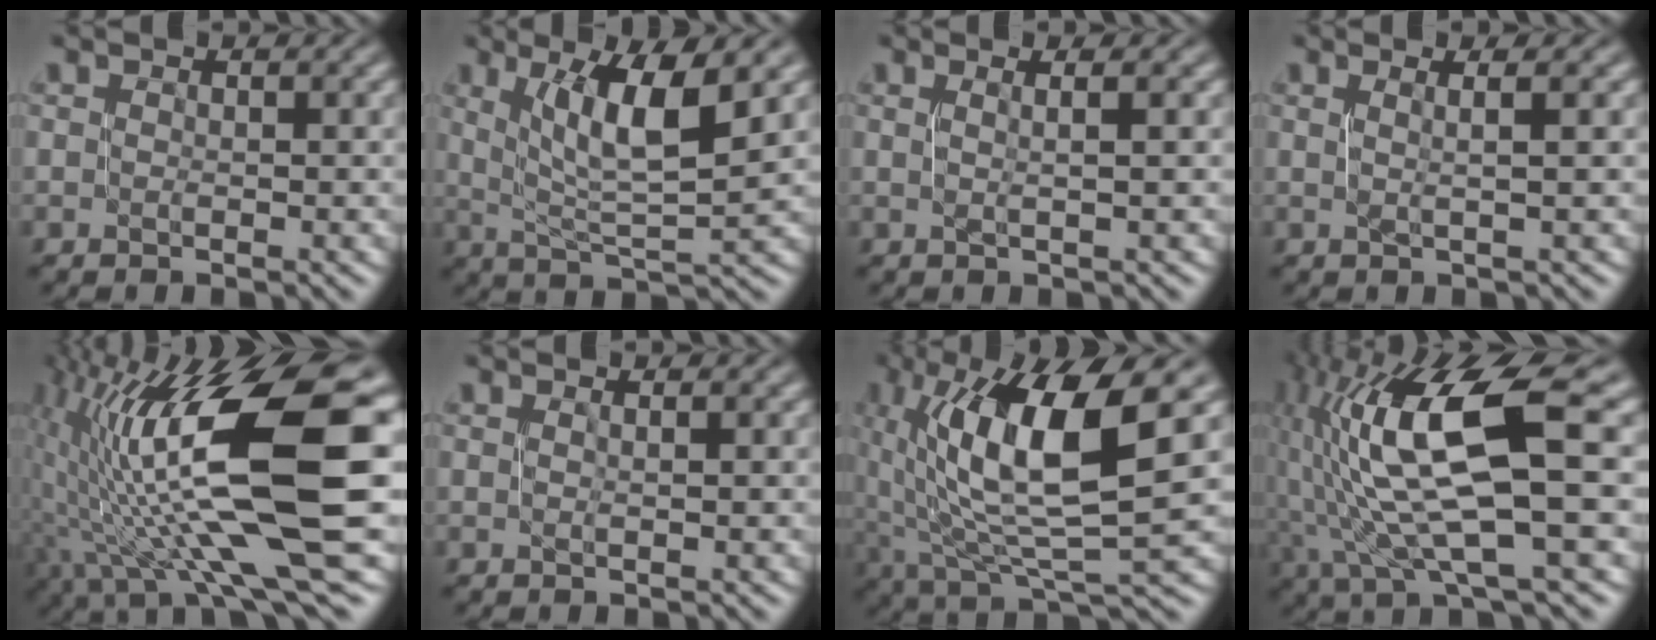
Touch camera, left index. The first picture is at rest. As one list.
[{"total": 7.3, "force": [2.6, 1.6, 6.6], "torque": [-0.105, 0.000, 0.048]}, {"total": 1.6, "force": [0.4, 0.3, 1.5], "torque": [-0.024, 0.006, 0.001]}, {"total": 1.9, "force": [0.5, 0.3, 1.8], "torque": [-0.030, 0.006, 0.005]}, {"total": 15.4, "force": [0.4, 4.1, 14.9], "torque": [-0.267, 0.020, 0.012]}, {"total": 0.6, "force": [0.1, 0.2, 0.6], "torque": [-0.006, 0.006, -0.002]}, {"total": 12.2, "force": [3.1, 3.8, 11.2], "torque": [-0.207, 0.009, 0.065]}, {"total": 13.4, "force": [1.4, 3.4, 12.9], "torque": [-0.254, 0.017, 0.033]}]